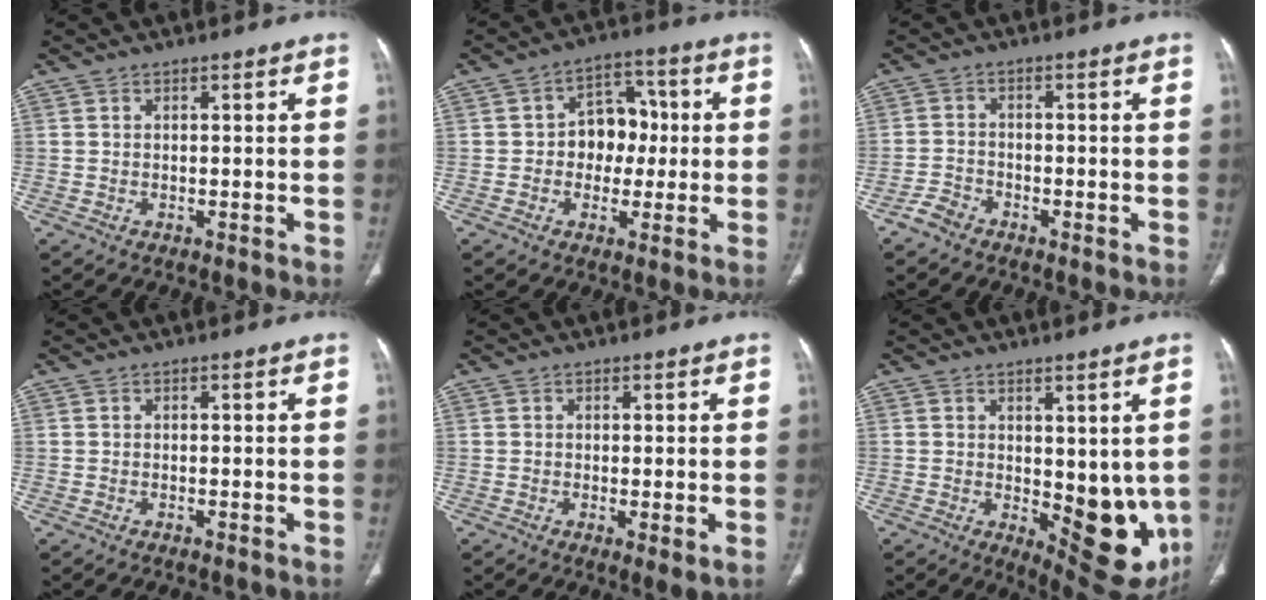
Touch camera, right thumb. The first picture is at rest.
{"total": 9.2, "force": [-0.1, 7.3, 5.7], "torque": [-0.035, 0.027, -0.008]}
{"total": 2.7, "force": [-2.2, 1.5, 0.6], "torque": [-0.014, 0.011, -0.046]}
{"total": 0.7, "force": [-0.5, 0.1, 0.4], "torque": [-0.011, -0.002, -0.006]}
{"total": 2.8, "force": [-0.6, 0.6, 2.6], "torque": [-0.052, -0.012, -0.012]}
{"total": 13.3, "force": [-1.3, 5.9, 11.9], "torque": [-0.114, -0.027, -0.001]}